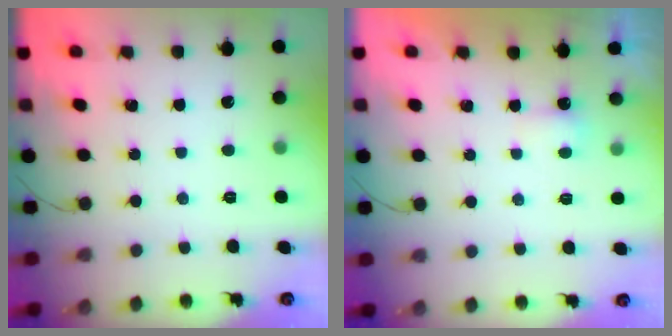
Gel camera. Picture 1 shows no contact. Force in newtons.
{"total": 2.8, "press": 2.7, "slide": 0.7}